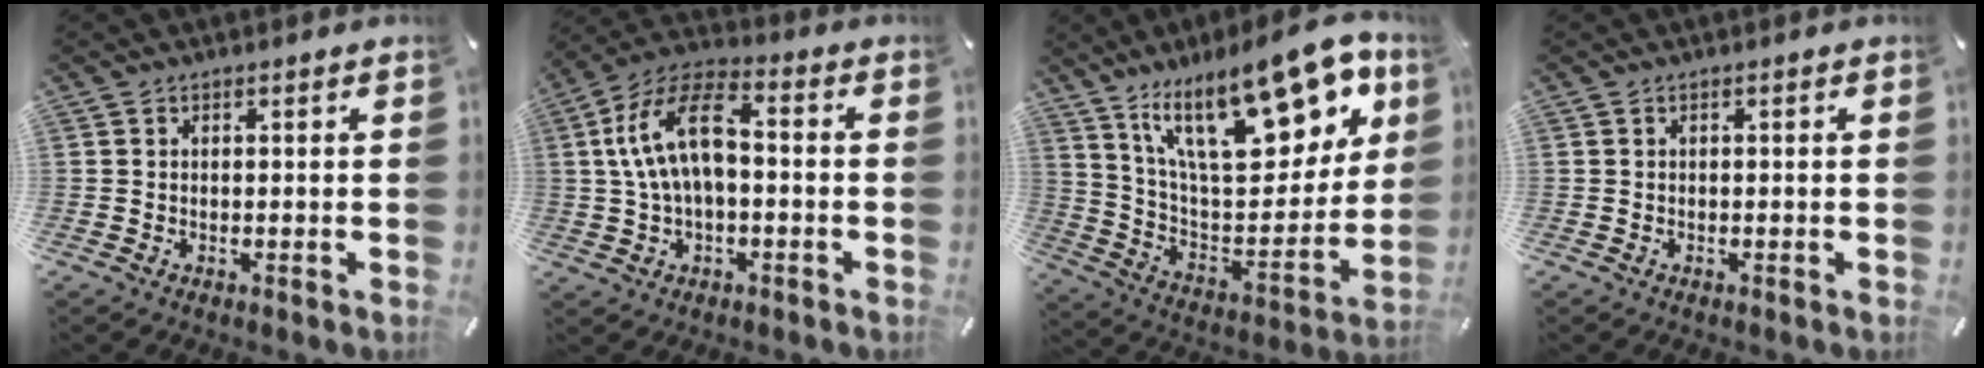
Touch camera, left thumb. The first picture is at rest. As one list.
[{"total": 13.0, "force": [1.0, 7.4, 10.7], "torque": [-0.225, 0.015, 0.016]}, {"total": 27.0, "force": [15.7, 10.8, 19.1], "torque": [-0.293, -0.089, 0.270]}, {"total": 0.0}]